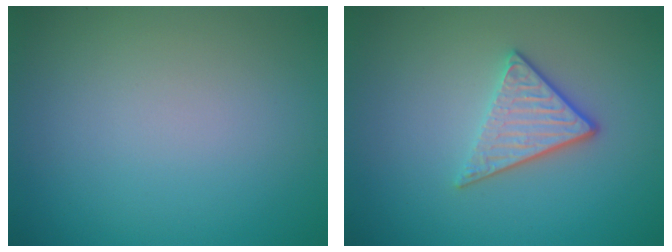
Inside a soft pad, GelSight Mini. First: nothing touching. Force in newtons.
{"total": 3.4, "press": 2.8, "slide": 1.9}